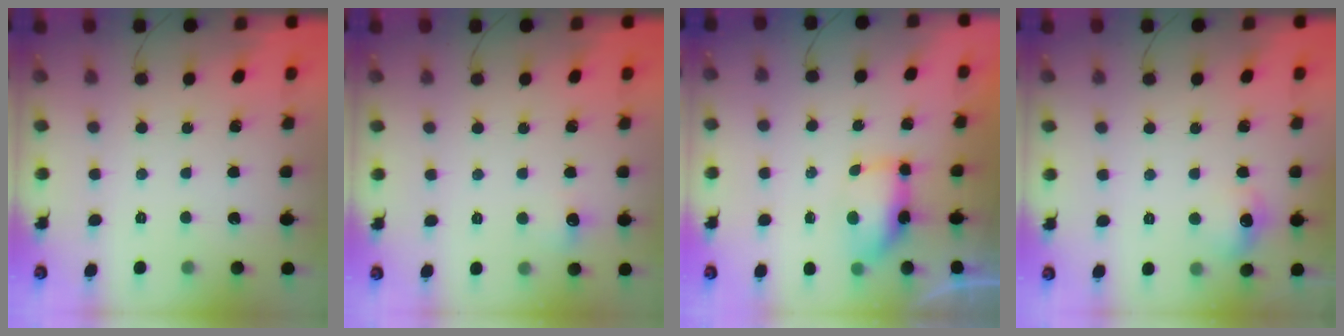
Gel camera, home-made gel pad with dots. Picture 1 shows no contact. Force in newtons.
{"total": 5.2, "press": 5.1, "slide": 1.1}
{"total": 8.5, "press": 7.4, "slide": 4.2}
{"total": 7.7, "press": 7.6, "slide": 1.6}